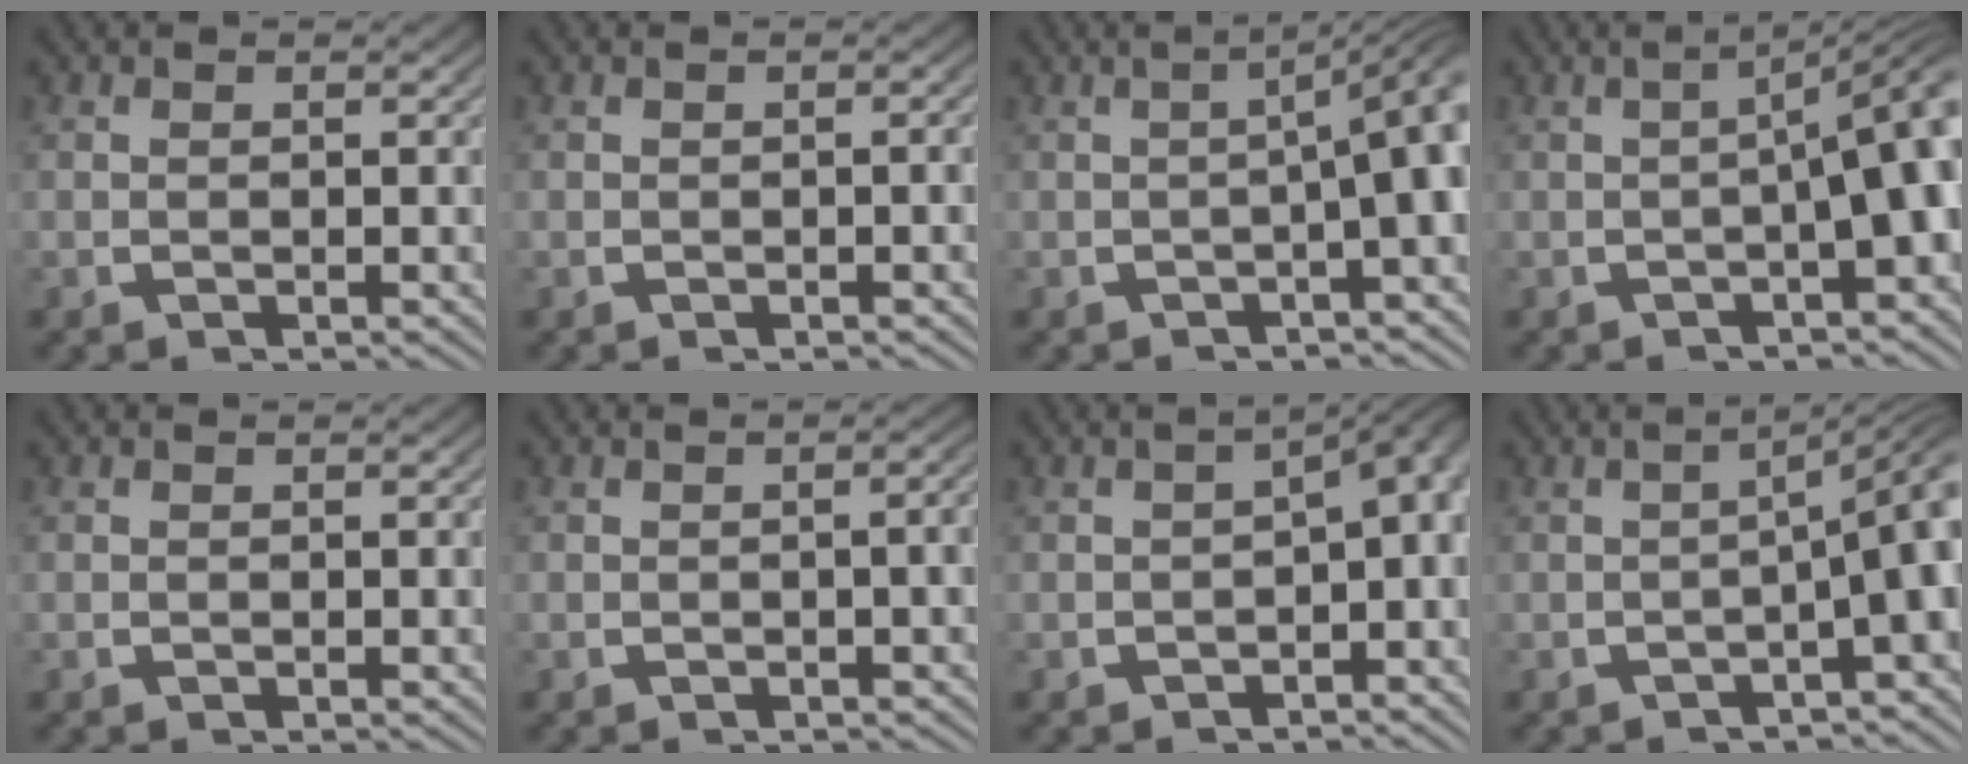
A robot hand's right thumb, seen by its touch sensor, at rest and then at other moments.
{"total": 0.5, "force": [-0.3, -0.1, 0.5], "torque": [-0.006, 0.005, -0.004]}
{"total": 6.1, "force": [-0.3, 1.9, 5.8], "torque": [-0.076, 0.010, -0.004]}
{"total": 6.5, "force": [-0.3, 2.2, 6.1], "torque": [-0.082, 0.008, -0.004]}
{"total": 0.0}
{"total": 1.7, "force": [-0.4, 0.2, 1.6], "torque": [-0.021, 0.006, -0.005]}
{"total": 4.5, "force": [-1.0, 2.1, 3.8], "torque": [-0.046, -0.003, -0.011]}
{"total": 6.4, "force": [-1.2, 2.0, 5.9], "torque": [-0.084, 0.003, -0.014]}